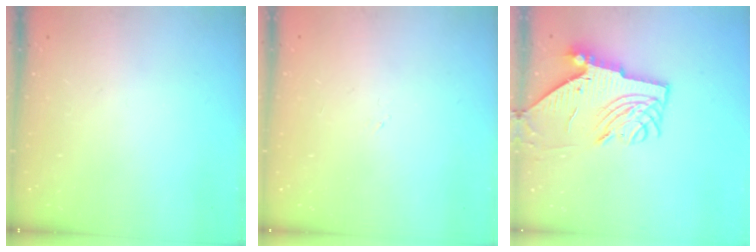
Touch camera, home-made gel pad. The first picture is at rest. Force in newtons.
{"total": 0.0}
{"total": 9.2, "press": 9.1, "slide": 1.3}